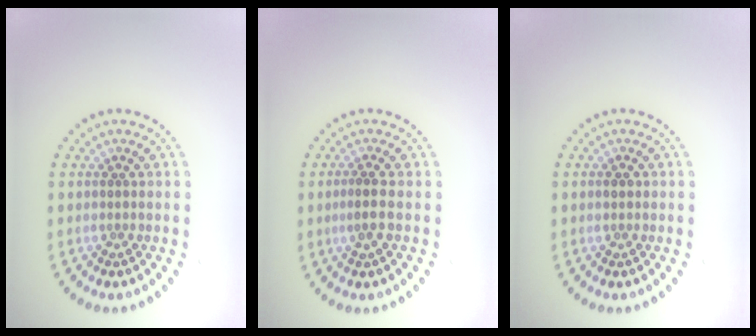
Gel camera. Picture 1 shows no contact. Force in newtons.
{"total": 1.9, "press": 1.7, "slide": 0.7}
{"total": 1.1, "press": 1.1, "slide": 0.1}